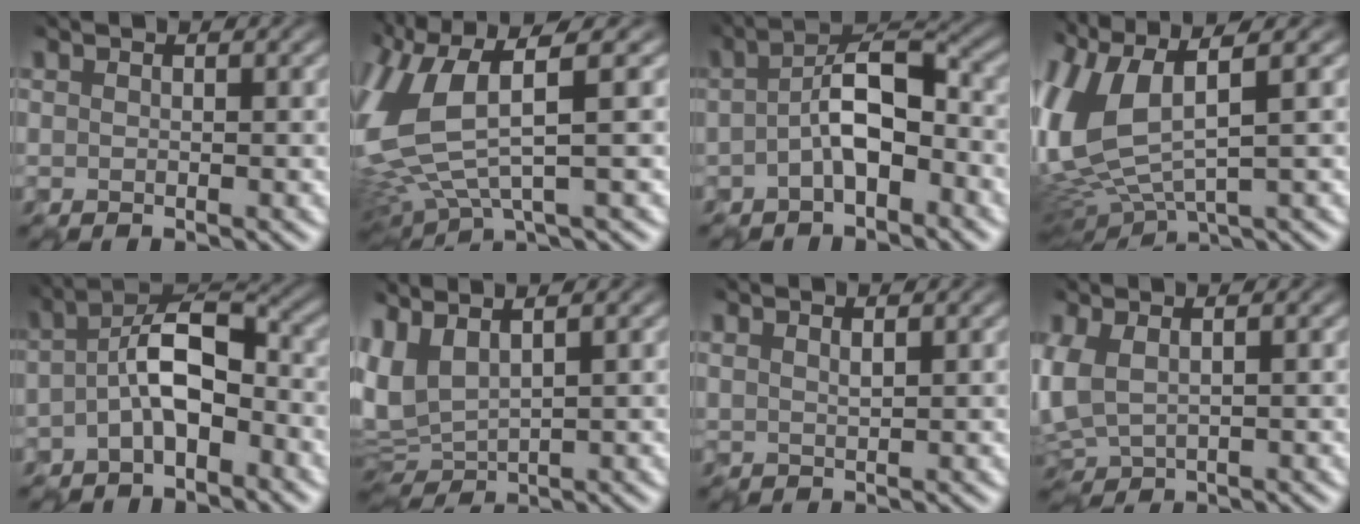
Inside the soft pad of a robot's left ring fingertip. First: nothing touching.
{"total": 9.6, "force": [0.8, 4.3, 8.5], "torque": [-0.221, -0.015, 0.016]}
{"total": 5.1, "force": [-1.1, 2.4, 4.3], "torque": [-0.073, 0.013, -0.029]}
{"total": 8.0, "force": [2.2, 3.4, 6.9], "torque": [-0.172, 0.009, 0.040]}
{"total": 5.5, "force": [-1.1, 2.7, 4.7], "torque": [-0.085, 0.015, -0.030]}
{"total": 3.1, "force": [1.9, 1.4, 2.0], "torque": [-0.064, 0.006, 0.042]}
{"total": 0.9, "force": [0.8, 0.2, 0.4], "torque": [0.000, 0.007, 0.008]}
{"total": 3.2, "force": [0.8, 1.8, 2.5], "torque": [-0.073, 0.009, 0.021]}